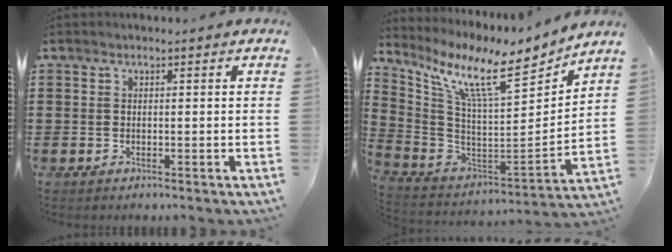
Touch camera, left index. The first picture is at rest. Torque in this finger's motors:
{"motor_torque": [2.14, 0.00, 0.36, 0.21]}